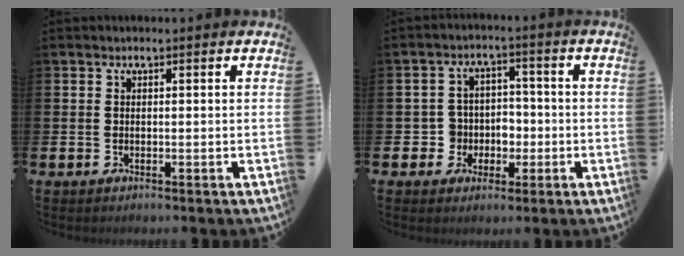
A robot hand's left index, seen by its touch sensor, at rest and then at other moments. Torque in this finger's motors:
{"motor_torque": [0.16, 0.14, 0.09, 0.01]}